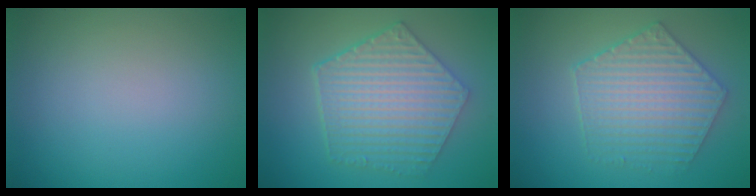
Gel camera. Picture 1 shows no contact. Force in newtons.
{"total": 6.8, "press": 5.0, "slide": 4.6}
{"total": 5.4, "press": 4.5, "slide": 2.9}